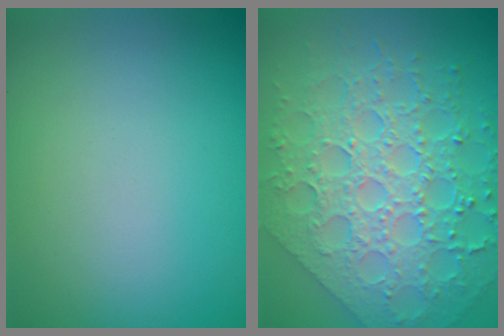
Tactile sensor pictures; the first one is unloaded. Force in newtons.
{"total": 8.4, "press": 6.2, "slide": 5.6}